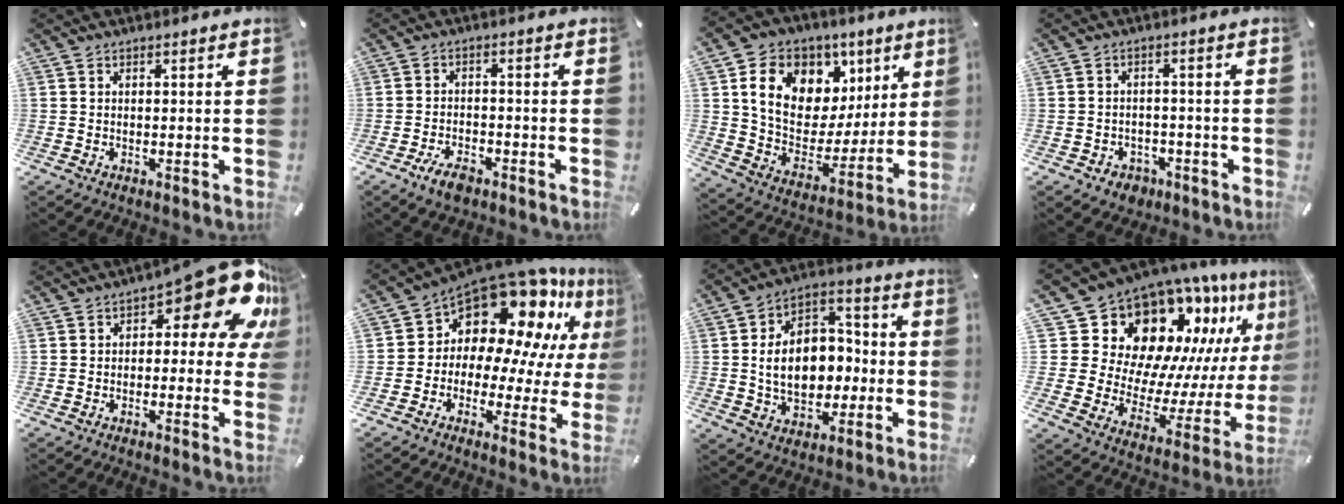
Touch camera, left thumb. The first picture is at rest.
{"total": 5.0, "force": [-3.3, 2.5, 2.8], "torque": [-0.054, 0.018, -0.062]}
{"total": 16.6, "force": [7.7, 12.2, 8.3], "torque": [-0.135, -0.039, 0.142]}
{"total": 3.9, "force": [-2.1, 3.1, 1.1], "torque": [-0.024, 0.009, -0.040]}
{"total": 18.4, "force": [8.5, 7.6, 14.5], "torque": [-0.184, -0.057, 0.140]}
{"total": 15.1, "force": [10.4, 8.6, 6.7], "torque": [-0.121, -0.106, 0.177]}
{"total": 14.3, "force": [-1.4, 10.9, 9.1], "torque": [-0.159, 0.011, -0.021]}
{"total": 19.3, "force": [14.4, 10.5, 7.6], "torque": [-0.116, -0.147, 0.268]}